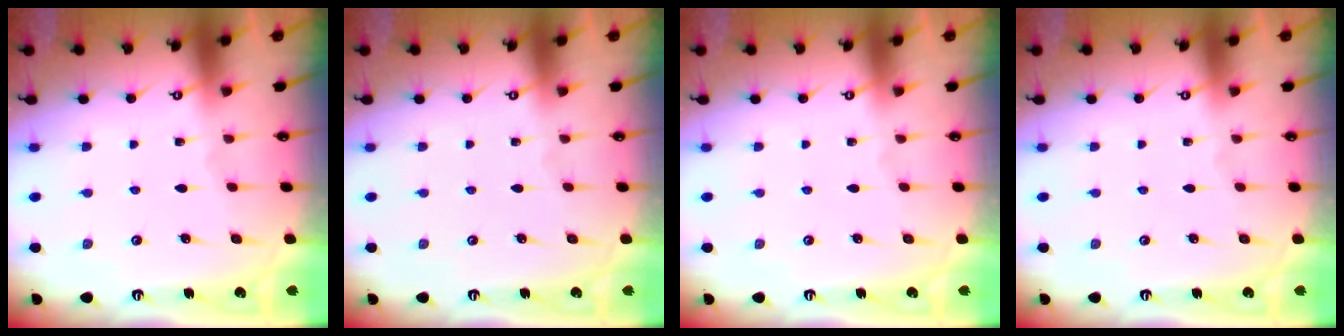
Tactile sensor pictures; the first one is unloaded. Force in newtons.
{"total": 0.0}
{"total": 0.0}
{"total": 0.0}